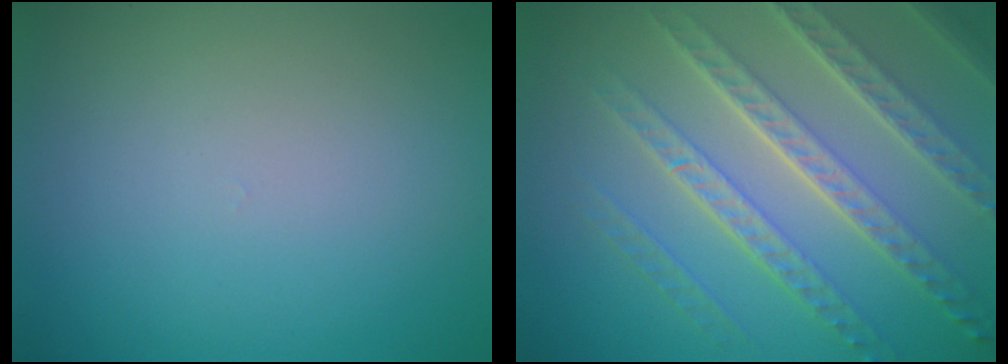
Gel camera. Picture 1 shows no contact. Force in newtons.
{"total": 7.5, "press": 5.3, "slide": 5.3}